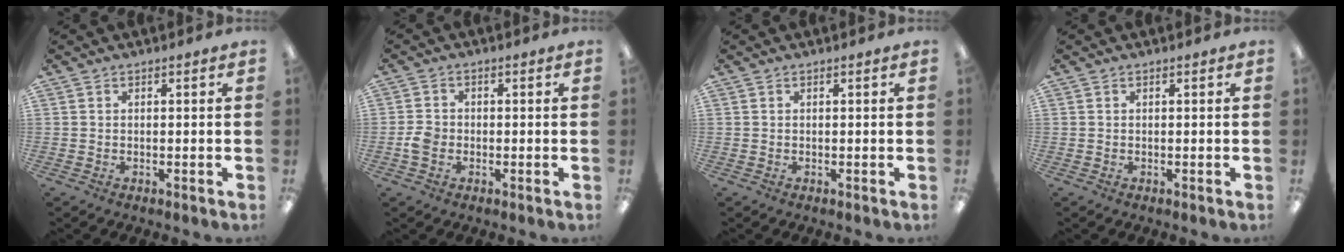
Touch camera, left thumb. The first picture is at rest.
{"total": 3.5, "force": [-1.0, 2.7, 2.0], "torque": [-0.033, 0.008, -0.017]}
{"total": 0.0}
{"total": 0.0}